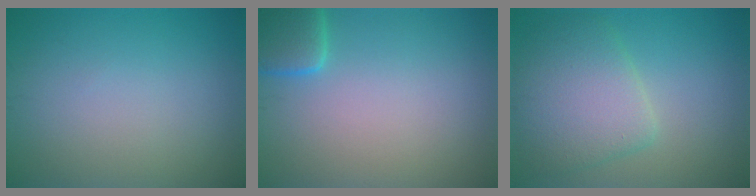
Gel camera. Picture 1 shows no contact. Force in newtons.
{"total": 3.3, "press": 3.3, "slide": 0.4}
{"total": 5.6, "press": 5.6, "slide": 0.2}